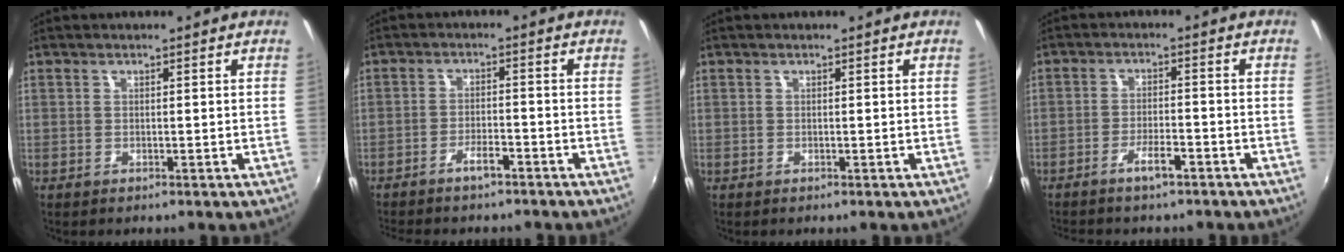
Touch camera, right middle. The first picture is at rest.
{"total": 4.2, "force": [-3.6, 0.9, 2.0], "torque": [-0.054, 0.005, -0.061]}
{"total": 0.0}
{"total": 3.9, "force": [-3.1, 0.8, 2.2], "torque": [-0.056, 0.004, -0.054]}